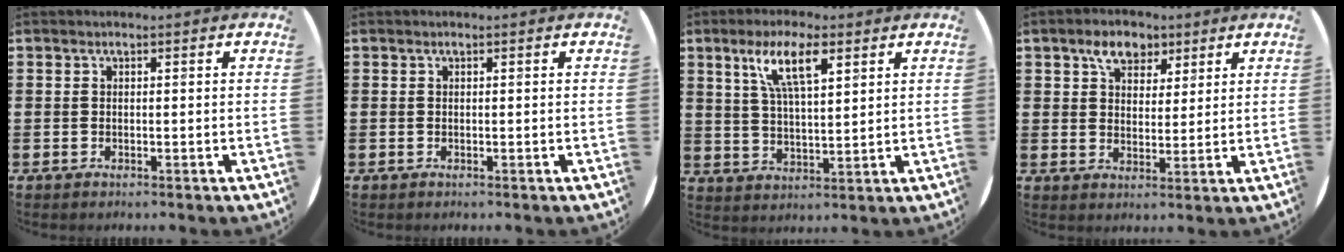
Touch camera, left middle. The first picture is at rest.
{"total": 0.0}
{"total": 8.0, "force": [4.3, 3.2, 5.9], "torque": [-0.114, 0.007, 0.071]}
{"total": 5.4, "force": [3.8, 3.2, 2.1], "torque": [-0.031, 0.000, 0.065]}